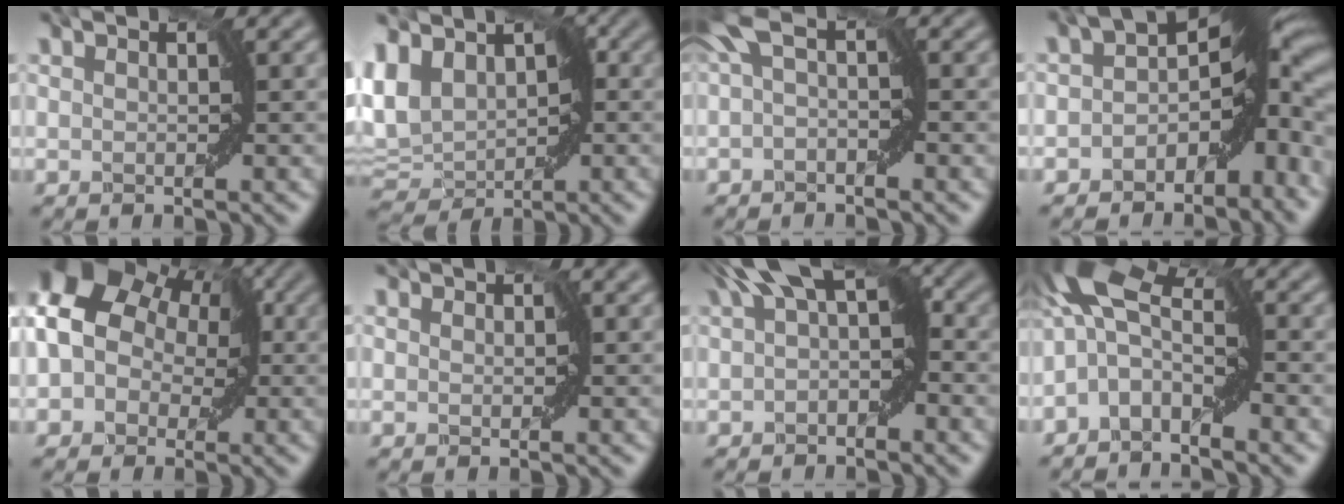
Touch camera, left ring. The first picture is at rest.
{"total": 6.1, "force": [1.4, 4.6, 3.9], "torque": [-0.075, 0.005, 0.026]}
{"total": 3.1, "force": [0.3, 1.0, 2.9], "torque": [-0.050, 0.008, -0.002]}
{"total": 10.3, "force": [-1.4, 6.0, 8.2], "torque": [-0.077, 0.008, -0.044]}
{"total": 10.4, "force": [1.5, 8.8, 5.3], "torque": [-0.098, 0.030, 0.004]}
{"total": 0.0}
{"total": 5.6, "force": [1.5, 2.2, 4.9], "torque": [-0.060, 0.014, 0.014]}
{"total": 5.4, "force": [-1.4, 2.8, 4.4], "torque": [-0.079, 0.018, -0.042]}